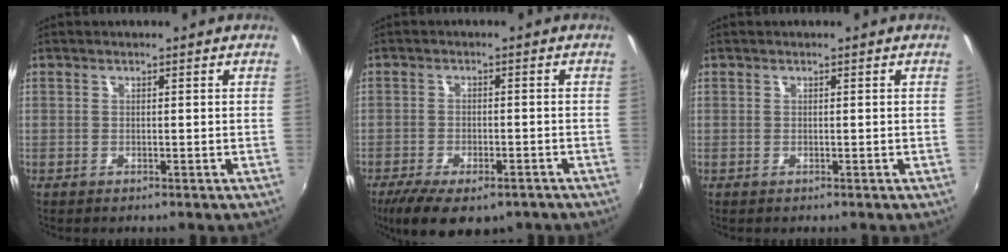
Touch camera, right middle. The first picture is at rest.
{"total": 12.6, "force": [-8.5, 5.1, 7.8], "torque": [-0.167, -0.039, -0.129]}
{"total": 0.0}